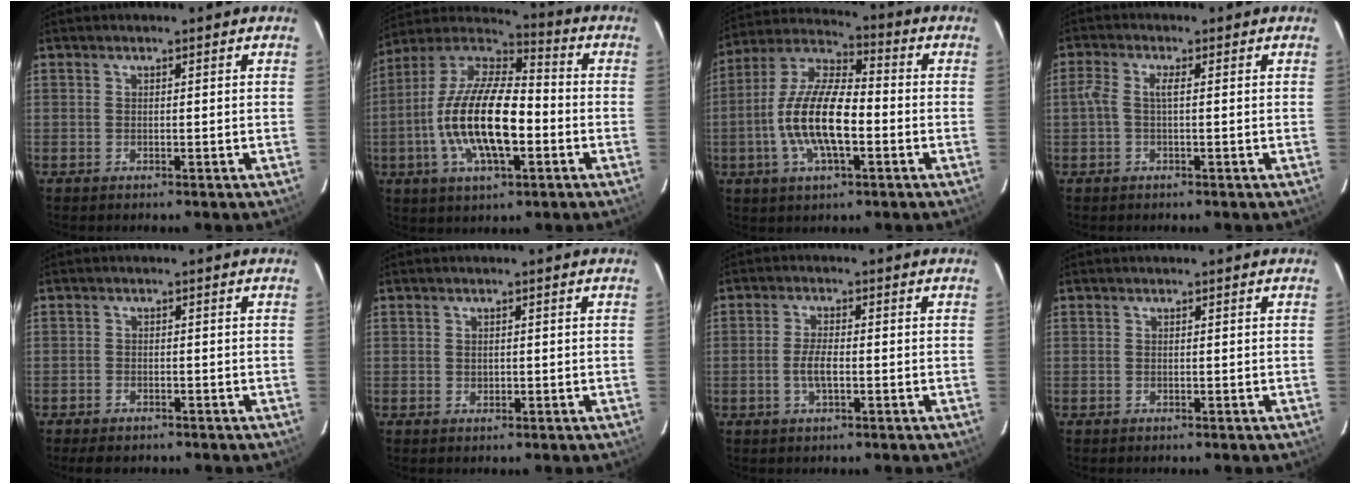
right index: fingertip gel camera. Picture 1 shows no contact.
{"total": 19.2, "force": [-4.2, 7.4, 17.2], "torque": [-0.342, -0.005, -0.081]}
{"total": 15.0, "force": [-3.4, 5.5, 13.6], "torque": [-0.273, 0.001, -0.067]}
{"total": 2.8, "force": [-0.2, 0.6, 2.8], "torque": [-0.060, 0.006, -0.005]}
{"total": 3.7, "force": [-2.9, 1.6, 1.4], "torque": [-0.041, -0.005, -0.046]}
{"total": 0.9, "force": [0.0, 0.8, 0.3], "torque": [-0.003, 0.001, 0.002]}
{"total": 3.6, "force": [-1.0, 1.1, 3.3], "torque": [-0.069, -0.002, -0.018]}
{"total": 0.0}